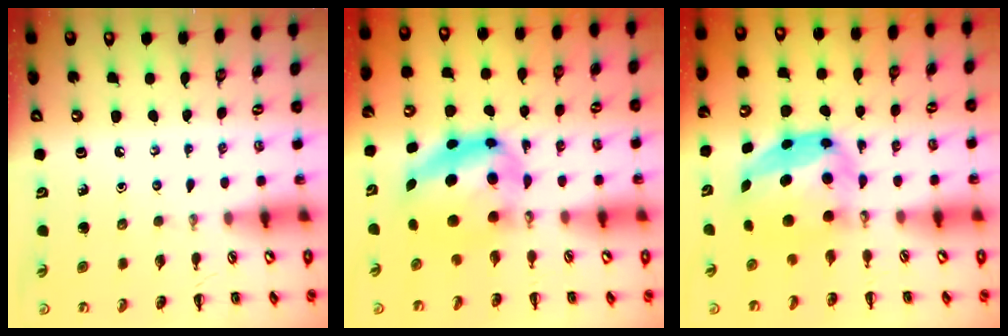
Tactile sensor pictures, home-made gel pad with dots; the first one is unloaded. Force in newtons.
{"total": 7.5, "press": 7.3, "slide": 1.6}
{"total": 6.5, "press": 6.4, "slide": 0.9}